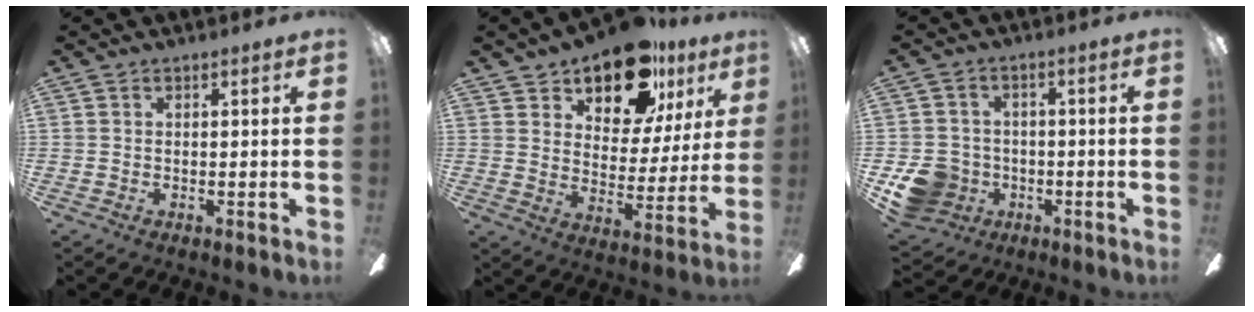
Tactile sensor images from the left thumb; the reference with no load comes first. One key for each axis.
{"total": 17.7, "fx": 12.6, "fy": 9.0, "fz": 8.6, "tx": -0.134, "ty": -0.073, "tz": 0.218}
{"total": 9.5, "fx": -3.7, "fy": 8.2, "fz": 3.0, "tx": -0.080, "ty": 0.026, "tz": -0.063}